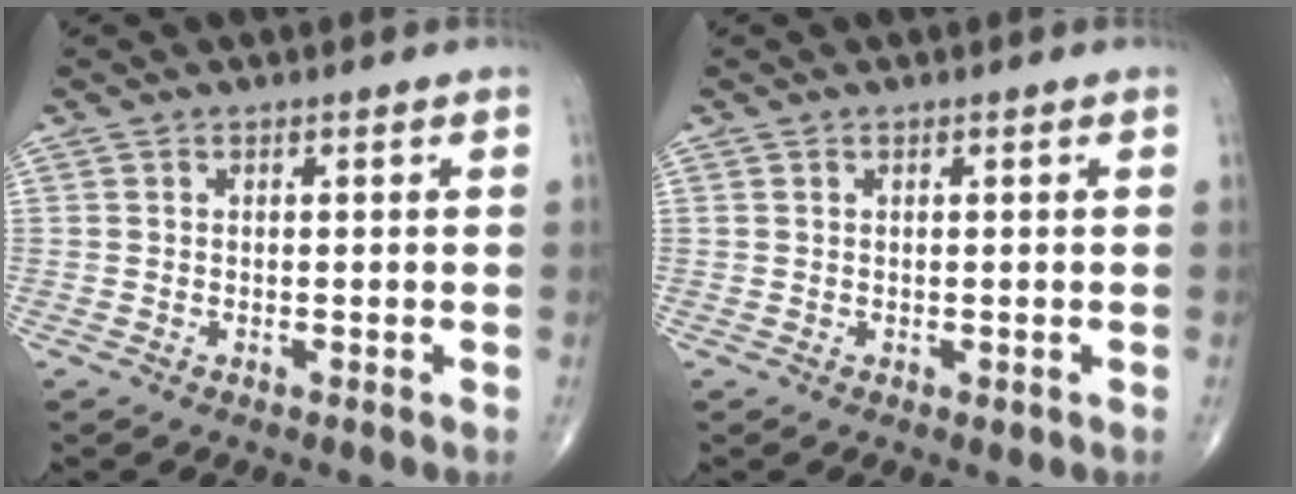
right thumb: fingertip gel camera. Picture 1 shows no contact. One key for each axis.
{"total": 0.6, "fx": 0.0, "fy": 0.4, "fz": 0.4, "tx": -0.005, "ty": -0.002, "tz": 0.002}